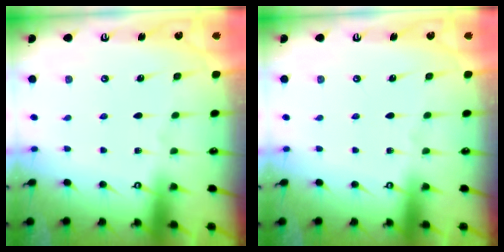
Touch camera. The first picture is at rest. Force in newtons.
{"total": 0.0}